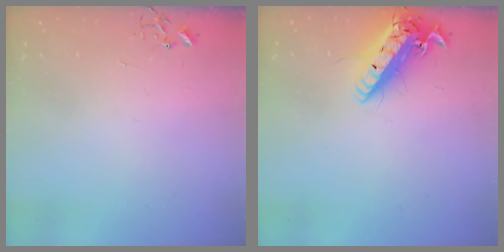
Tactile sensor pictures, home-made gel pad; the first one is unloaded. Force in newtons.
{"total": 17.4, "press": 16.9, "slide": 4.1}